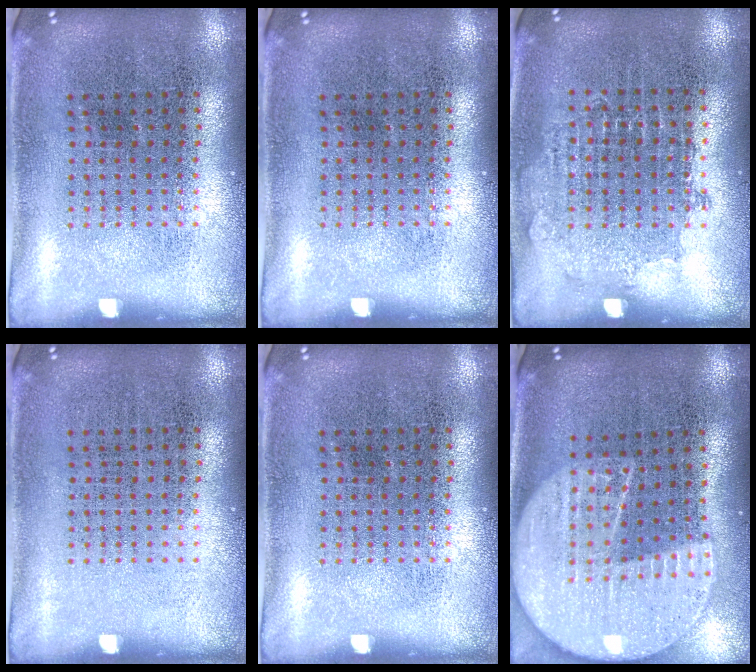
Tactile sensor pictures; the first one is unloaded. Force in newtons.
{"total": 0.0}
{"total": 0.8, "press": 0.8, "slide": 0.3}
{"total": 0.0}
{"total": 0.0}
{"total": 2.3, "press": 2.0, "slide": 1.1}